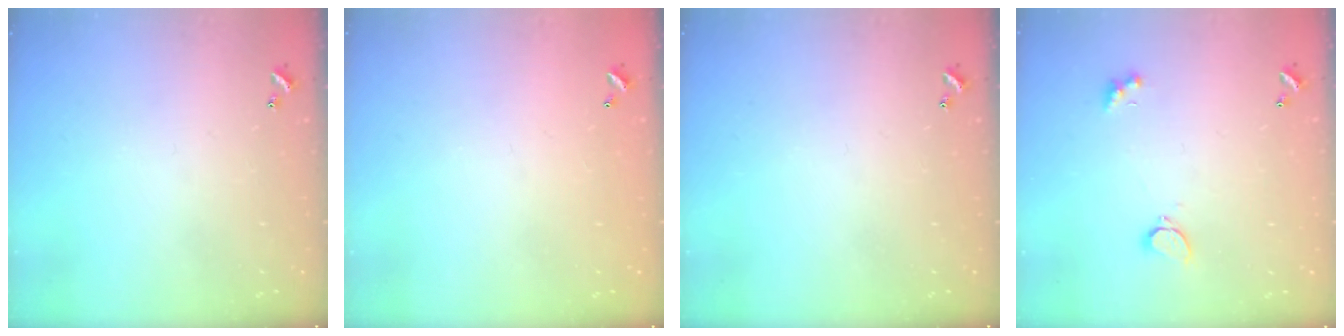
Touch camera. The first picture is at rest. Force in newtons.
{"total": 2.8, "press": 2.8, "slide": 0.1}
{"total": 0.0}
{"total": 2.1, "press": 2.0, "slide": 0.6}